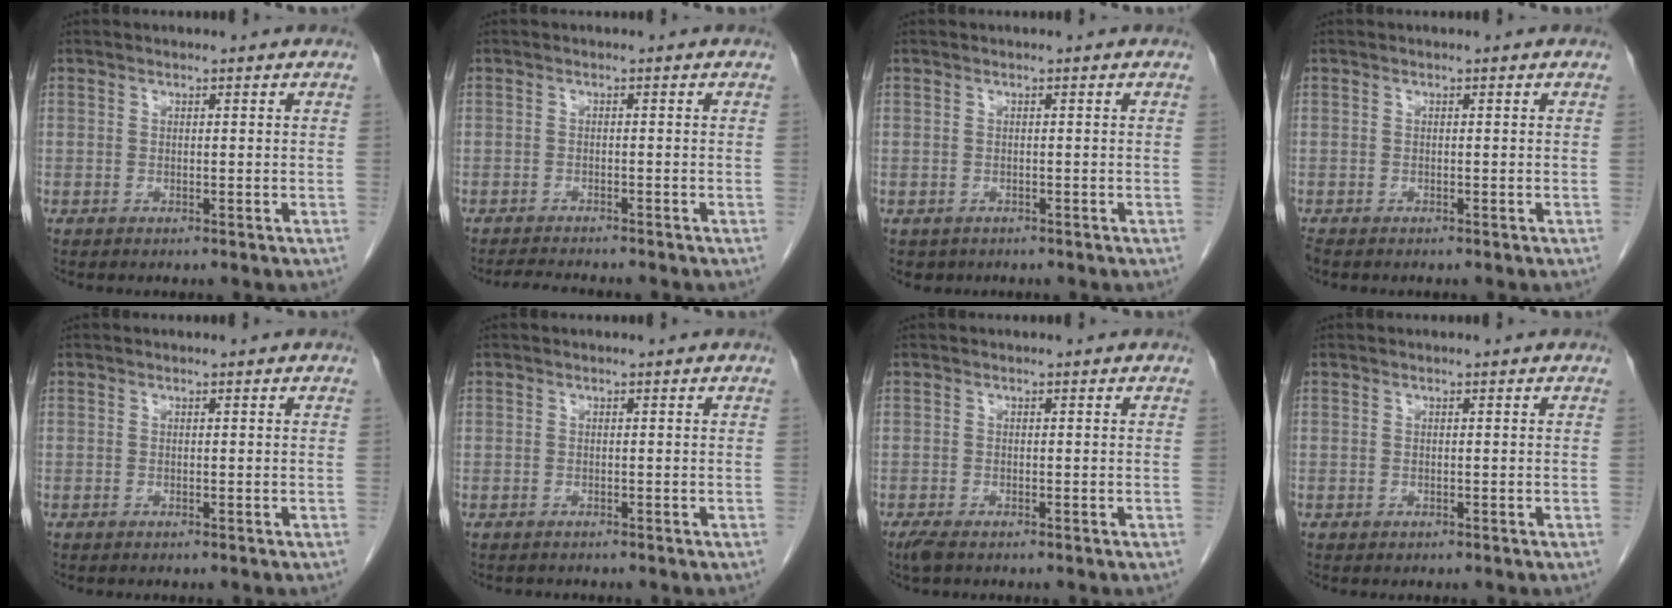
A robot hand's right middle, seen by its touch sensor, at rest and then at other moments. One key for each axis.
{"total": 4.6, "fx": -4.3, "fy": 0.3, "fz": 1.6, "tx": -0.024, "ty": -0.013, "tz": -0.065}
{"total": 1.5, "fx": -0.9, "fy": 1.2, "fz": 0.2, "tx": -0.008, "ty": 0.002, "tz": -0.007}
{"total": 0.9, "fx": -0.8, "fy": 0.2, "fz": 0.3, "tx": -0.014, "ty": -0.004, "tz": -0.016}
{"total": 0.0}
{"total": 0.8, "fx": -0.7, "fy": 0.4, "fz": -0.1, "tx": -0.009, "ty": 0.001, "tz": -0.013}
{"total": 2.0, "fx": -1.4, "fy": 0.5, "fz": 1.3, "tx": -0.030, "ty": -0.007, "tz": -0.026}
{"total": 0.0}